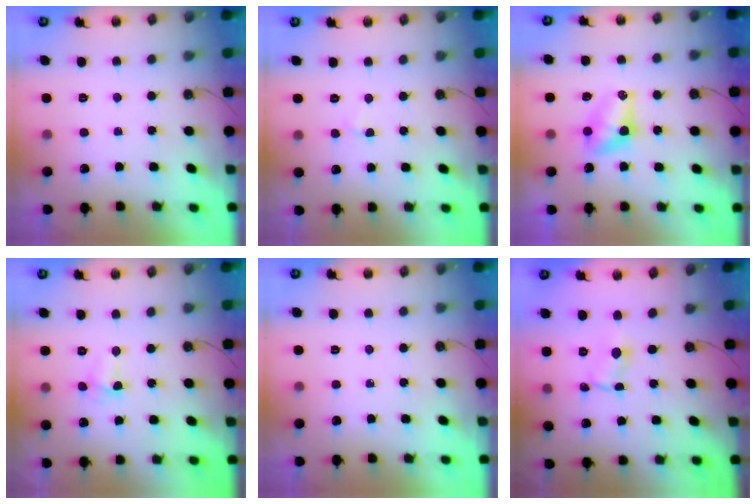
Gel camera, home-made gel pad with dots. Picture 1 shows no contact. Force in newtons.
{"total": 2.8, "press": 2.8, "slide": 0.5}
{"total": 6.0, "press": 5.9, "slide": 0.6}
{"total": 3.3, "press": 3.3, "slide": 0.5}
{"total": 0.0}
{"total": 0.9, "press": 0.8, "slide": 0.2}